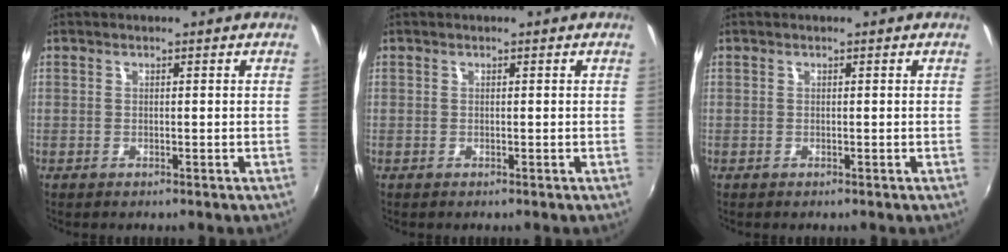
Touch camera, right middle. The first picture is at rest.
{"total": 0.0}
{"total": 0.0}